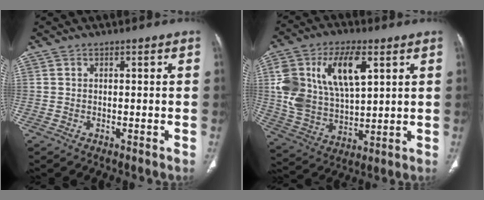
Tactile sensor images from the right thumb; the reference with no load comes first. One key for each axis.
{"total": 18.0, "fx": 6.0, "fy": 9.6, "fz": 13.9, "tx": -0.245, "ty": -0.007, "tz": 0.121}